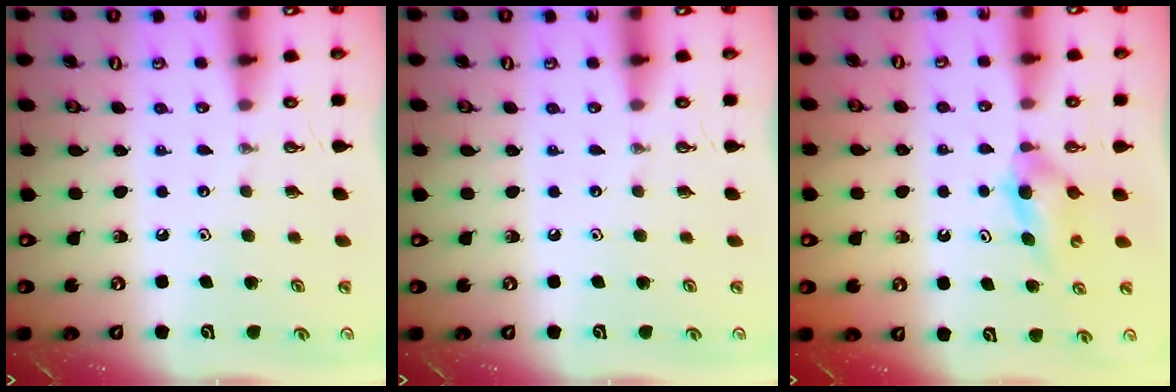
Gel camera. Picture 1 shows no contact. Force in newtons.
{"total": 0.0}
{"total": 4.5, "press": 4.4, "slide": 1.1}